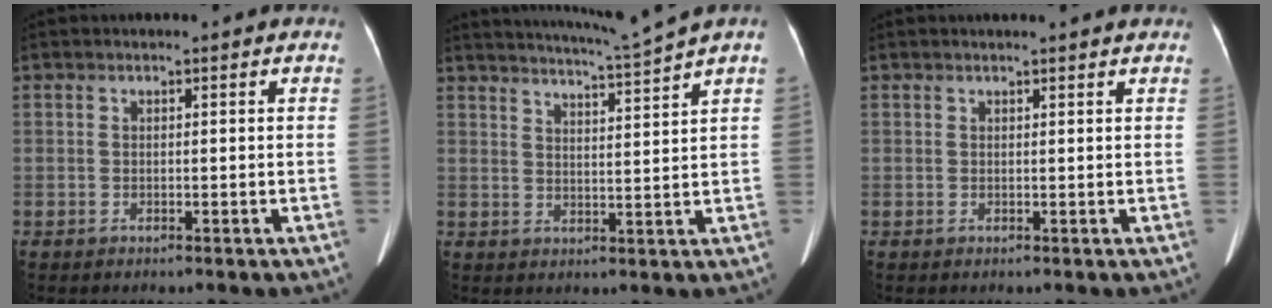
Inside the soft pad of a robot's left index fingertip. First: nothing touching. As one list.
[{"total": 7.8, "force": [7.0, -2.7, 2.2], "torque": [-0.046, -0.028, 0.112]}, {"total": 3.1, "force": [2.8, -0.1, 1.2], "torque": [-0.017, 0.014, 0.029]}]